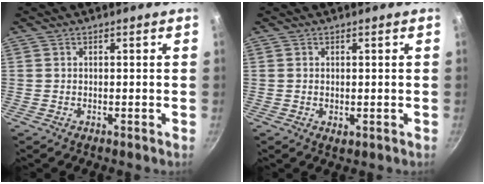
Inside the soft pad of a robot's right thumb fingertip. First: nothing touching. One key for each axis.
{"total": 1.4, "fx": -0.1, "fy": 0.8, "fz": 1.2, "tx": -0.018, "ty": -0.004, "tz": -0.002}